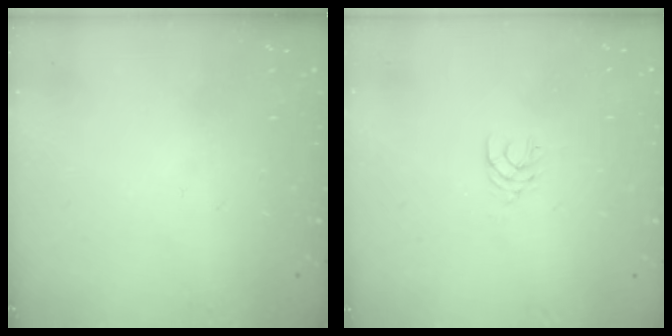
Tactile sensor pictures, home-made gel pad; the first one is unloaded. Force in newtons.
{"total": 2.9, "press": 2.9, "slide": 0.4}